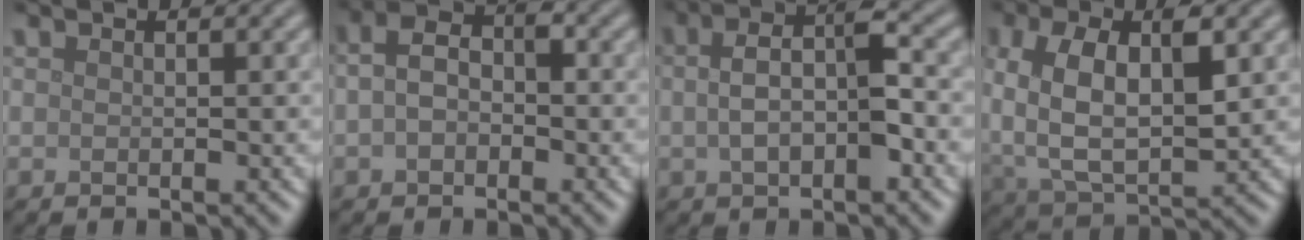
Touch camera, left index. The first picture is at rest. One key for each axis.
{"total": 3.2, "fx": -0.2, "fy": 2.2, "fz": 2.3, "tx": -0.045, "ty": 0.007, "tz": -0.013}
{"total": 5.1, "fx": -0.4, "fy": 2.2, "fz": 4.6, "tx": -0.090, "ty": 0.005, "tz": -0.010}
{"total": 7.3, "fx": 1.0, "fy": 4.0, "fz": 6.1, "tx": -0.122, "ty": 0.000, "tz": 0.017}